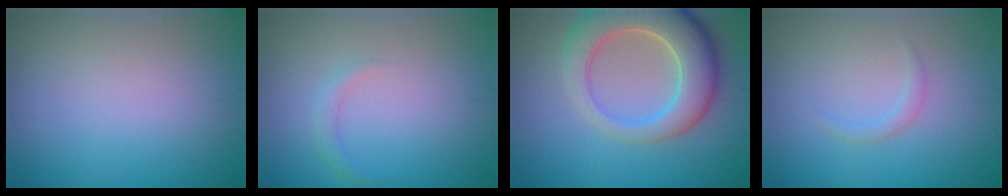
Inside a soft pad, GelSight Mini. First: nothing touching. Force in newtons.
{"total": 1.1, "press": 1.1, "slide": 0.0}
{"total": 8.3, "press": 8.2, "slide": 1.0}
{"total": 0.9, "press": 0.9, "slide": 0.1}